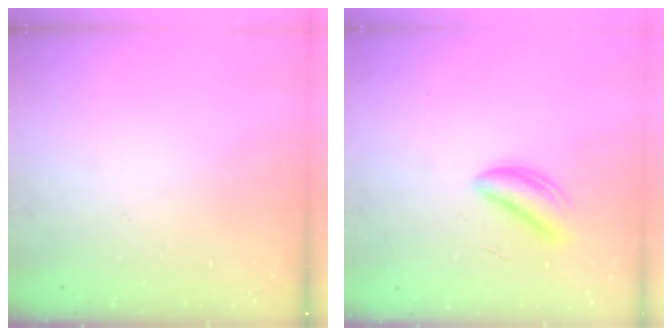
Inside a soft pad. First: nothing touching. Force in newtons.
{"total": 4.2, "press": 4.2, "slide": 0.9}